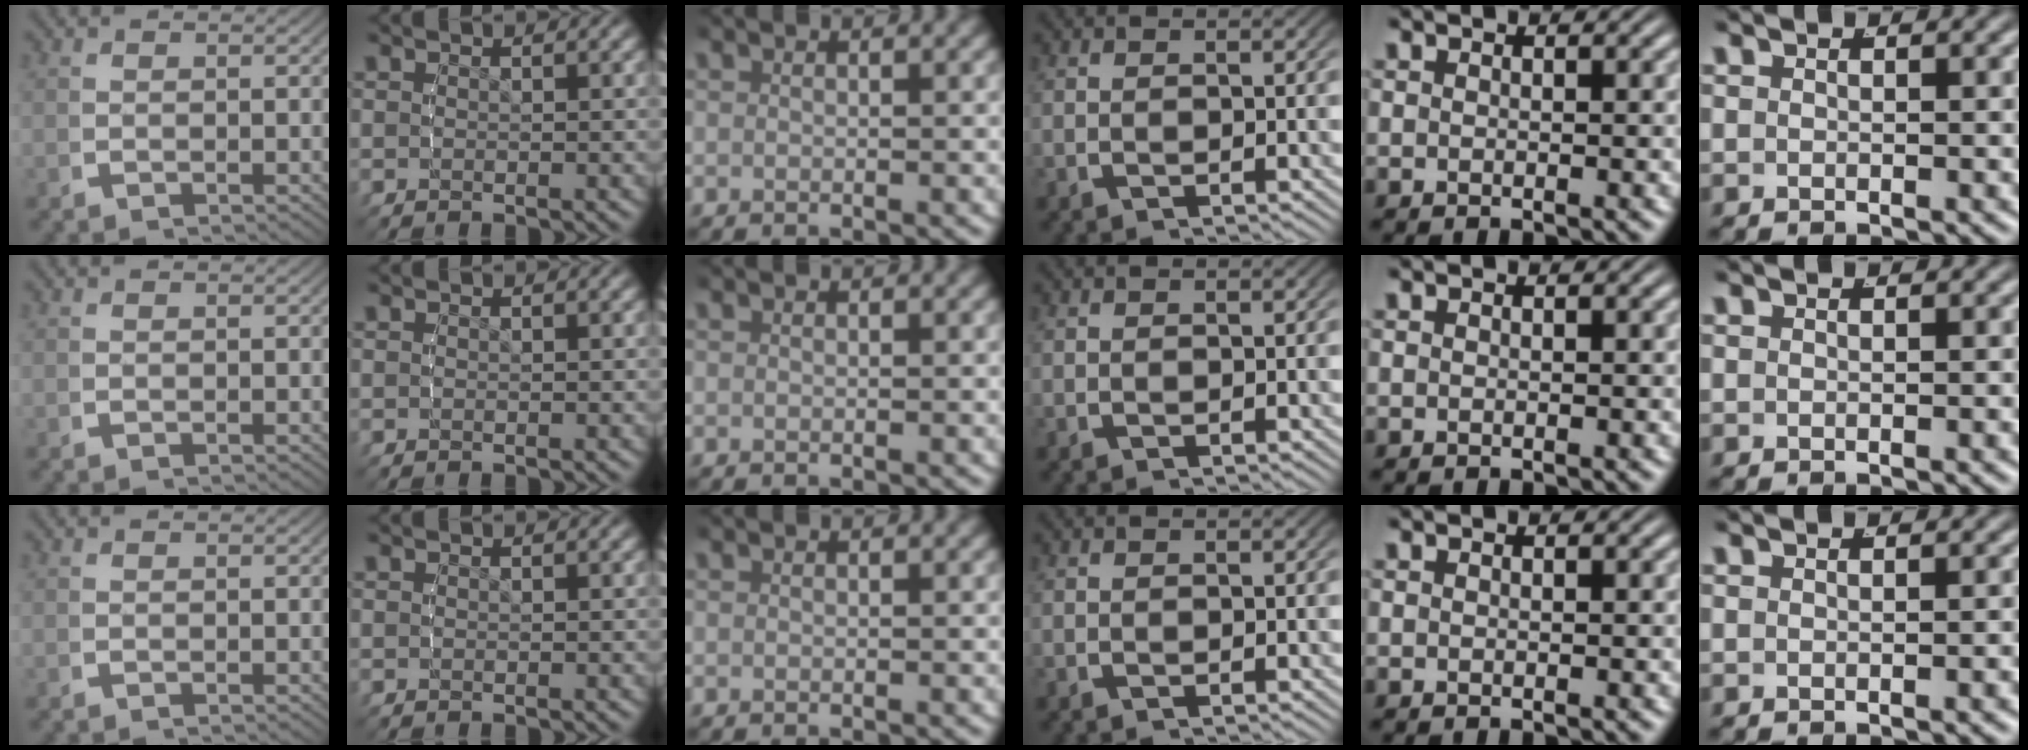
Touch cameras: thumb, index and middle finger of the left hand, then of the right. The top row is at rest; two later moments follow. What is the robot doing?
{"motion": "lift_and_place", "object": "bottle"}